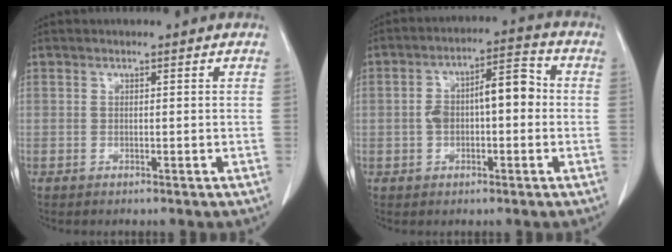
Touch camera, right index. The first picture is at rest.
{"total": 8.6, "force": [0.0, 3.5, 7.8], "torque": [-0.142, 0.041, -0.002]}